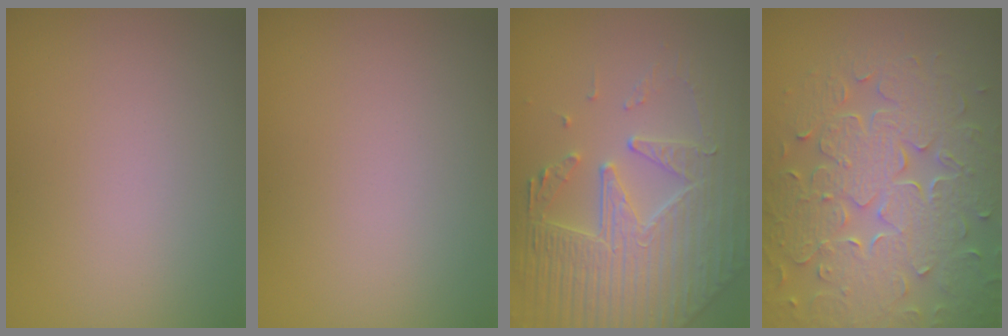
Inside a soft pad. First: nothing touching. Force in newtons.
{"total": 0.0}
{"total": 6.3, "press": 5.3, "slide": 3.5}
{"total": 8.7, "press": 6.4, "slide": 6.0}